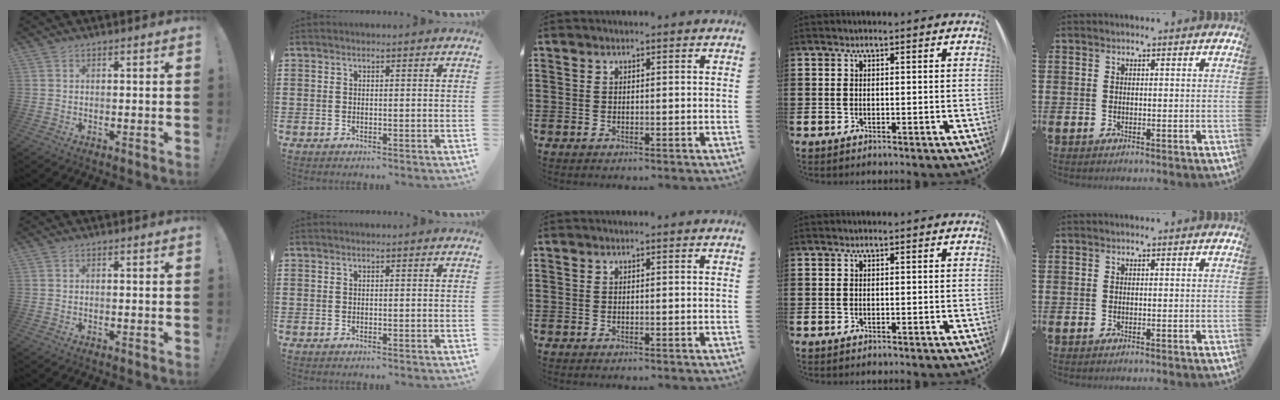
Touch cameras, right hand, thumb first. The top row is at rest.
{}